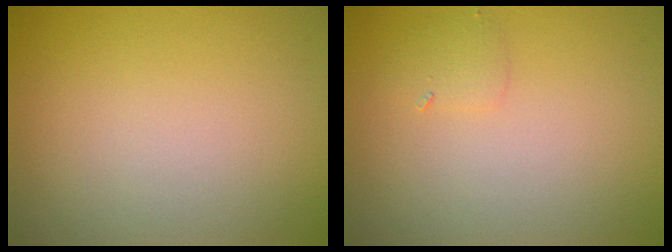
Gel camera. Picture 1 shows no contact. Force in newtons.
{"total": 1.0, "press": 1.0, "slide": 0.0}